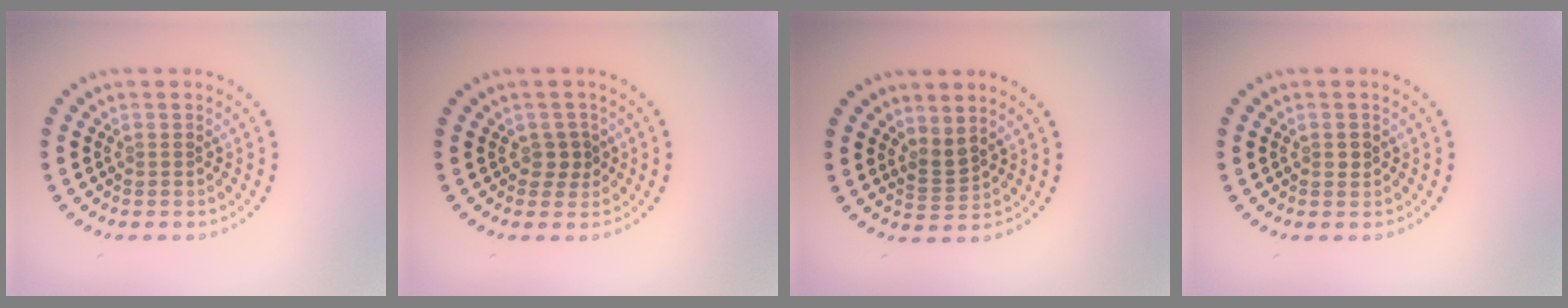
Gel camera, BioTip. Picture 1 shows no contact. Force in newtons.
{"total": 1.5, "press": 1.3, "slide": 0.7}
{"total": 1.7, "press": 1.2, "slide": 1.2}
{"total": 0.8, "press": 0.8, "slide": 0.1}